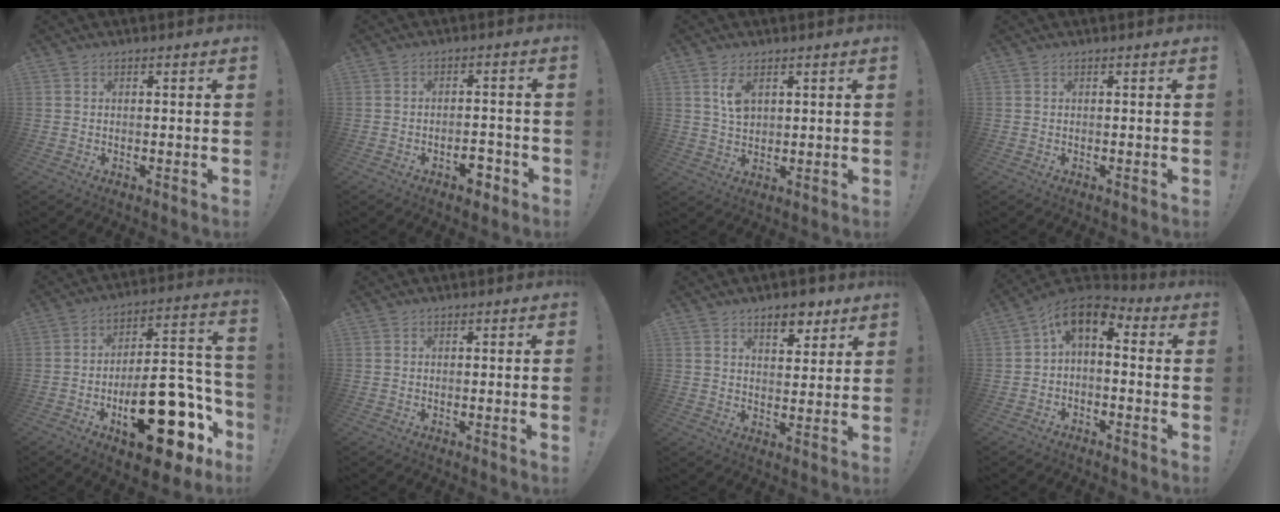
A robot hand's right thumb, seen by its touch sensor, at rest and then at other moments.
{"total": 4.9, "force": [-3.1, 2.4, 2.9], "torque": [-0.032, 0.017, -0.053]}
{"total": 5.6, "force": [2.4, 3.2, 4.0], "torque": [-0.064, -0.008, 0.043]}
{"total": 0.0}
{"total": 25.6, "force": [-10.5, 11.2, 20.6], "torque": [-0.279, 0.068, -0.152]}
{"total": 1.3, "force": [-0.4, -0.6, 1.0], "torque": [-0.018, -0.001, -0.010]}
{"total": 7.5, "force": [5.0, 3.8, 4.1], "torque": [-0.038, -0.028, 0.085]}
{"total": 6.5, "force": [1.0, 3.7, 5.2], "torque": [-0.094, -0.002, 0.025]}